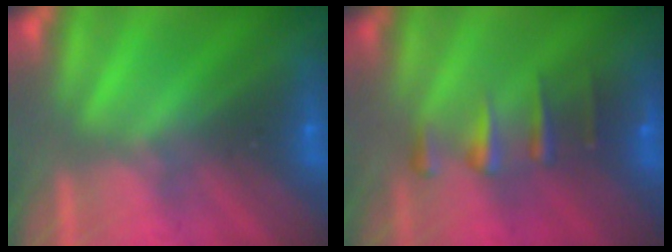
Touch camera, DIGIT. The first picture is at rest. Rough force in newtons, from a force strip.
{"total": 2.4}